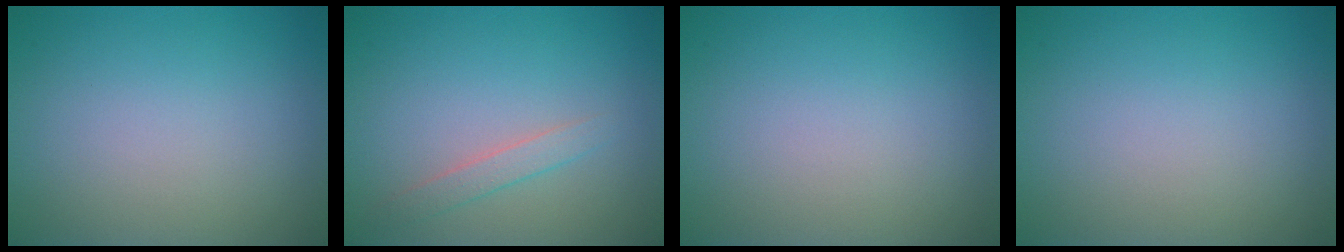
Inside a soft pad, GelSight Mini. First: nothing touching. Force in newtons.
{"total": 1.5, "press": 1.5, "slide": 0.1}
{"total": 0.0}
{"total": 0.0}